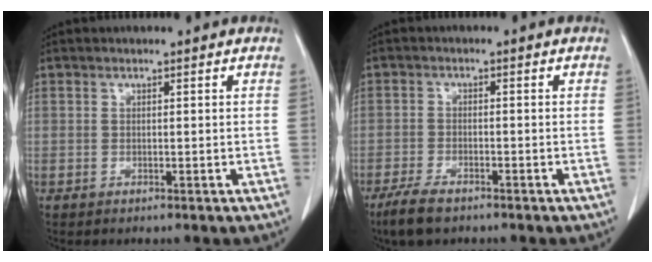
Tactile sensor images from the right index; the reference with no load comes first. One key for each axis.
{"total": 5.0, "fx": -3.8, "fy": 1.5, "fz": 3.0, "tx": -0.063, "ty": -0.008, "tz": -0.069}